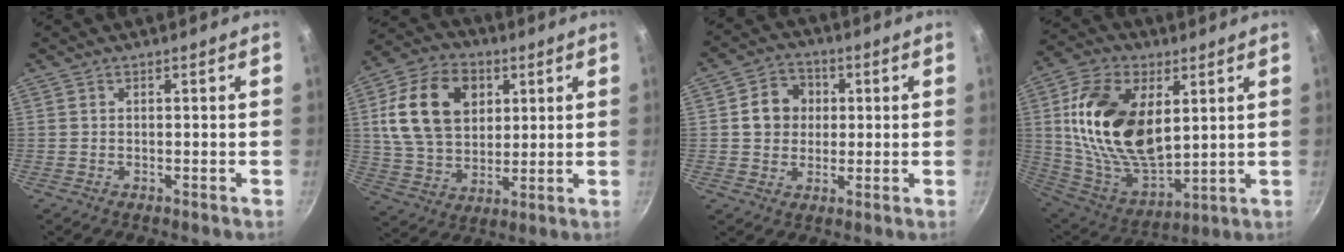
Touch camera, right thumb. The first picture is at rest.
{"total": 18.1, "force": [4.9, 13.1, 11.6], "torque": [-0.190, -0.004, 0.086]}
{"total": 8.1, "force": [1.2, 7.1, 3.7], "torque": [-0.026, 0.009, 0.011]}
{"total": 22.6, "force": [5.0, 13.5, 17.4], "torque": [-0.300, -0.021, 0.104]}